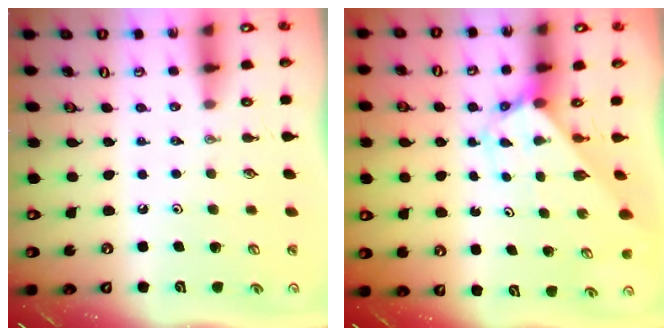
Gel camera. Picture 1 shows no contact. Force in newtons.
{"total": 2.5, "press": 2.5, "slide": 0.2}